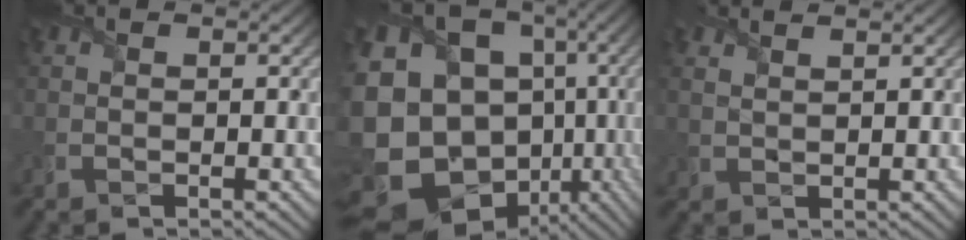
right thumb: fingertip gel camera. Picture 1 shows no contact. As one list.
[{"total": 19.5, "force": [-2.4, 16.4, 10.2], "torque": [-0.277, -0.040, -0.009]}, {"total": 2.0, "force": [1.8, 0.4, 0.8], "torque": [-0.017, -0.003, 0.042]}]